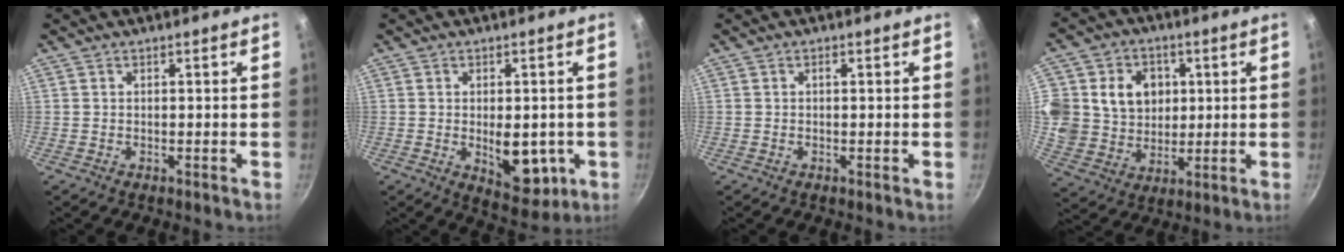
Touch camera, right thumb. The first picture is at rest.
{"total": 10.2, "force": [-1.7, 5.6, 8.3], "torque": [-0.084, -0.013, -0.010]}
{"total": 0.7, "force": [0.1, 0.2, 0.6], "torque": [-0.013, 0.002, 0.001]}
{"total": 16.9, "force": [3.1, 14.9, 7.3], "torque": [-0.135, 0.000, 0.058]}